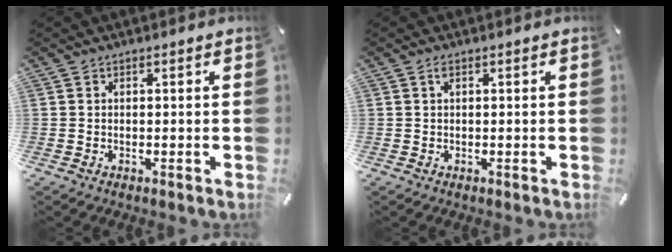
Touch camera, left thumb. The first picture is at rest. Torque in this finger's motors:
{"motor_torque": [0.09, -0.06, 0.16, -0.12, 0.05]}